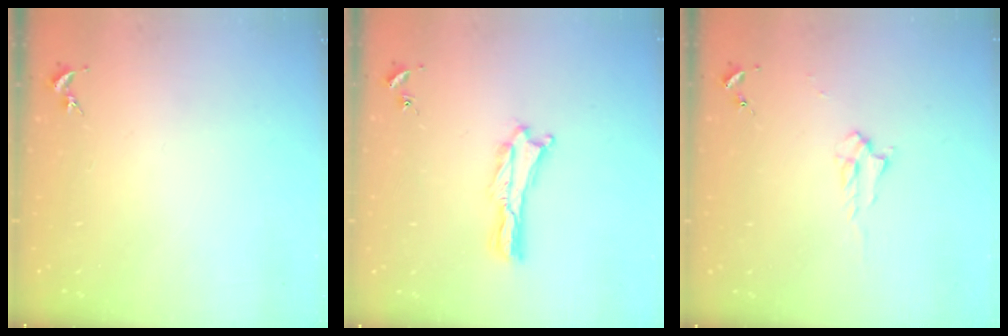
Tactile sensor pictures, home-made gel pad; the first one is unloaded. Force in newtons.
{"total": 0.6, "press": 0.5, "slide": 0.2}
{"total": 2.2, "press": 2.2, "slide": 0.4}